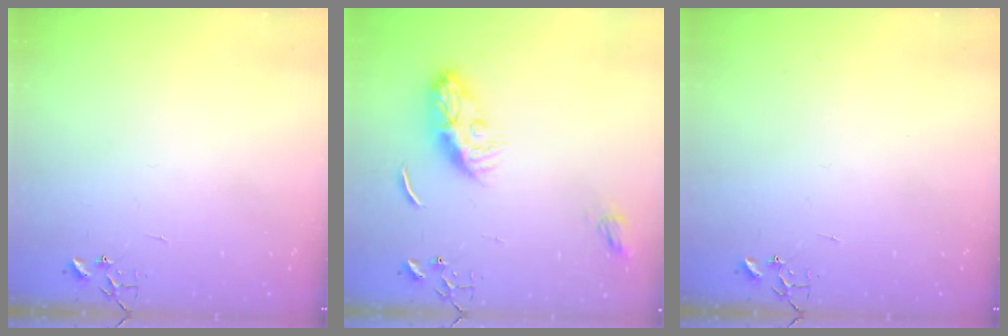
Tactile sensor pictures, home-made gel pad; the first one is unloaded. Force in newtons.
{"total": 10.6, "press": 10.5, "slide": 0.7}
{"total": 0.0}